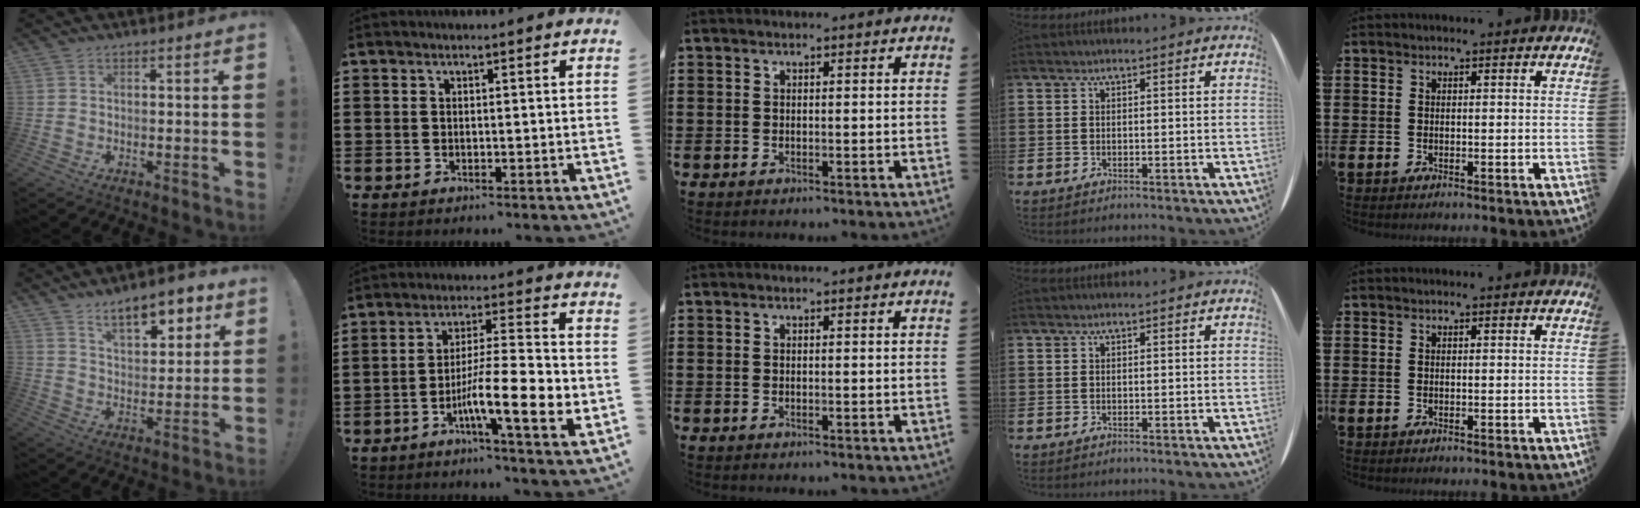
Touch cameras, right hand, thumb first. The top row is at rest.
{"thumb": {"total": 11.5, "force": [7.5, 4.8, 7.4], "torque": [-0.100, -0.042, 0.127]}, "index": {"total": 12.0, "force": [-4.1, 2.0, 11.1], "torque": [-0.194, -0.010, -0.075]}}